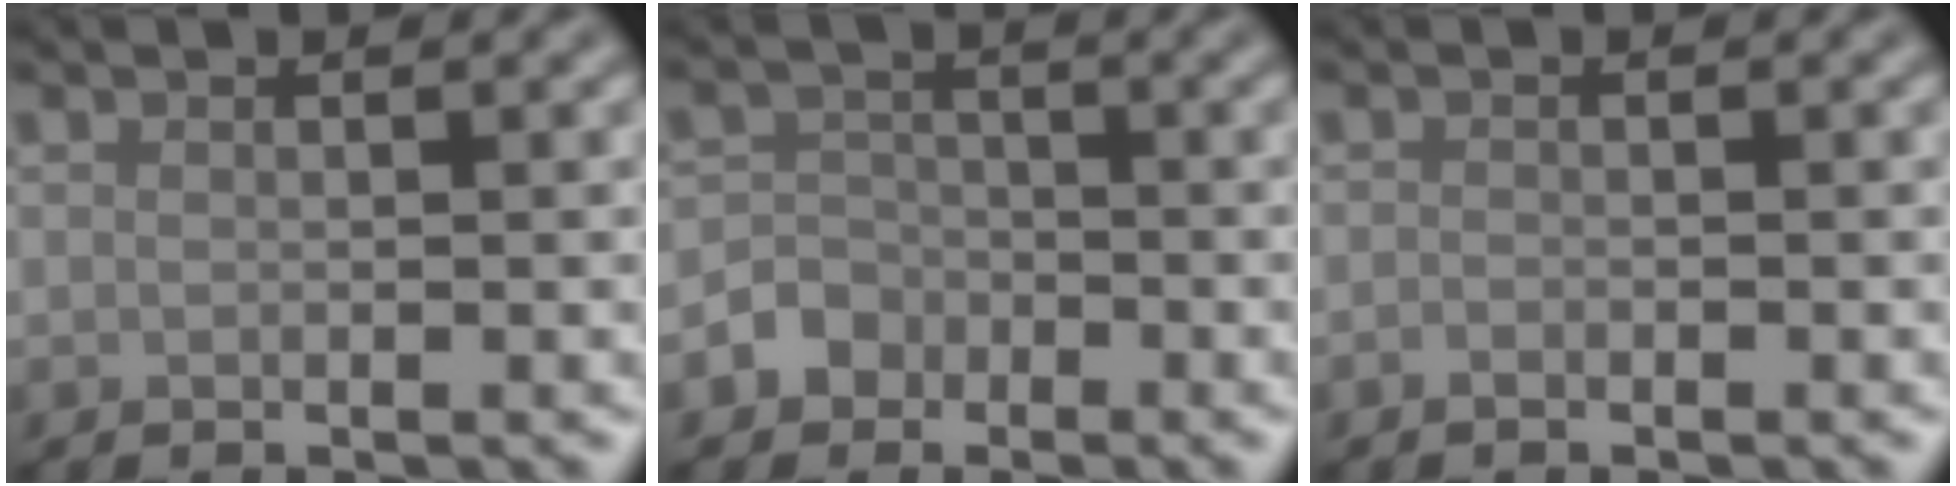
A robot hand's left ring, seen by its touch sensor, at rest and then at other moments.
{"total": 3.0, "force": [-1.6, 2.5, 0.3], "torque": [0.018, 0.008, -0.045]}
{"total": 0.7, "force": [-0.5, 0.3, 0.3], "torque": [-0.005, 0.000, -0.011]}